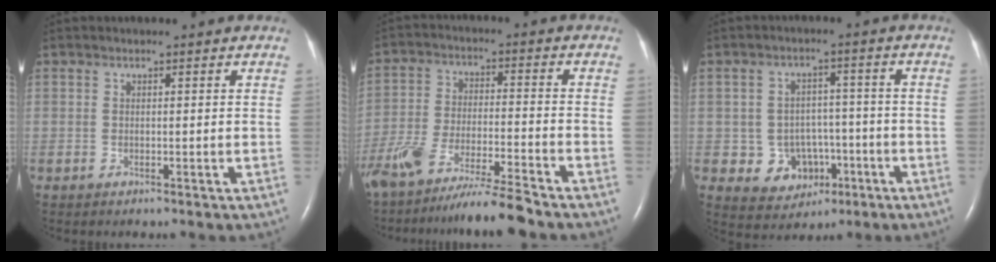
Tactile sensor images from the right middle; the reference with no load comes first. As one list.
[{"total": 13.7, "force": [-11.7, -0.2, 7.0], "torque": [-0.128, -0.025, -0.207]}, {"total": 7.1, "force": [-2.1, 6.4, 2.3], "torque": [-0.037, 0.018, -0.019]}]